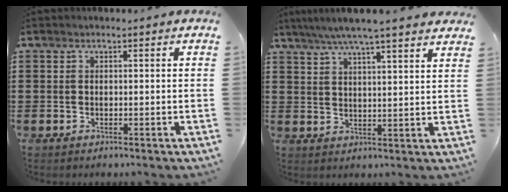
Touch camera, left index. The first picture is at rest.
{"total": 5.7, "force": [4.8, -0.3, 2.9], "torque": [-0.072, -0.016, 0.084]}